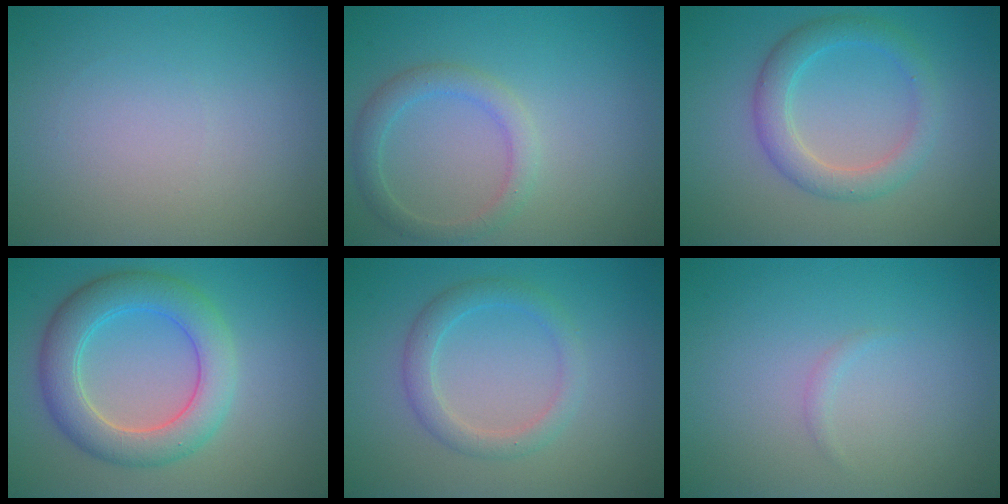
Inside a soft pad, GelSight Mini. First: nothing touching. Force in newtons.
{"total": 2.5, "press": 2.5, "slide": 0.1}
{"total": 3.3, "press": 3.3, "slide": 0.1}
{"total": 5.8, "press": 5.8, "slide": 0.1}
{"total": 2.5, "press": 2.5, "slide": 0.1}
{"total": 0.6, "press": 0.6, "slide": 0.1}